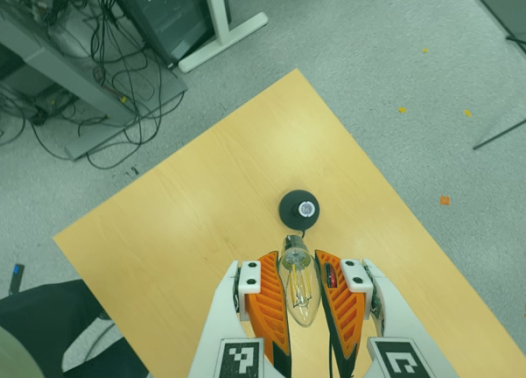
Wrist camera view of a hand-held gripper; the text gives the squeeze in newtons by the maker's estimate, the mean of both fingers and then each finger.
{"total": 20.2, "left": 22.1, "right": 18.4}